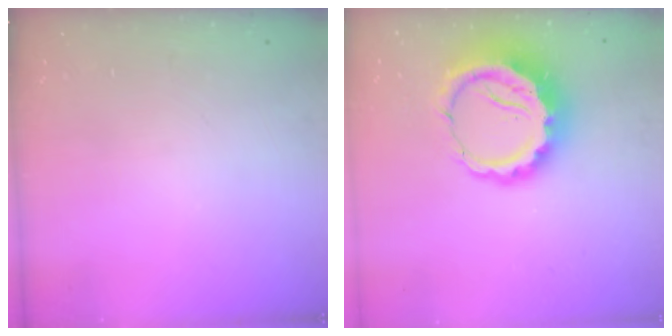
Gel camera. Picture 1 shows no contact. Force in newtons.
{"total": 13.0, "press": 12.7, "slide": 2.8}